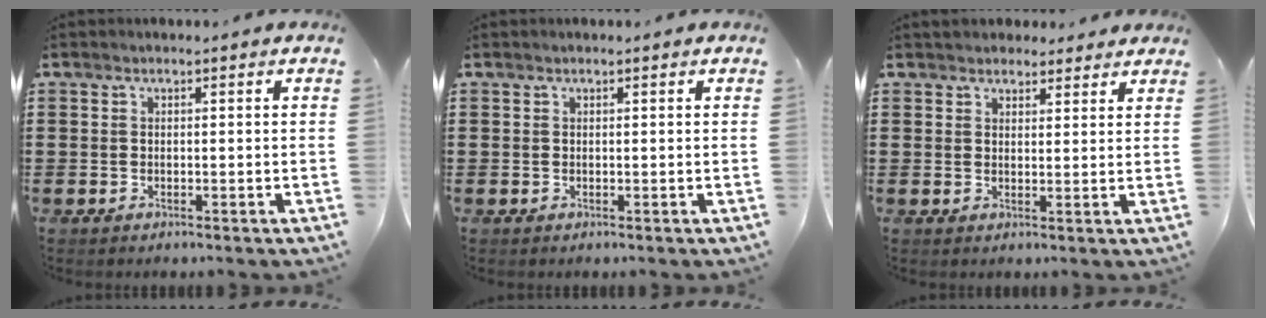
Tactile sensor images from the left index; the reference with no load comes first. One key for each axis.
{"total": 0.0}
{"total": 2.8, "fx": 2.6, "fy": 1.2, "fz": 0.0, "tx": 0.000, "ty": -0.002, "tz": 0.048}